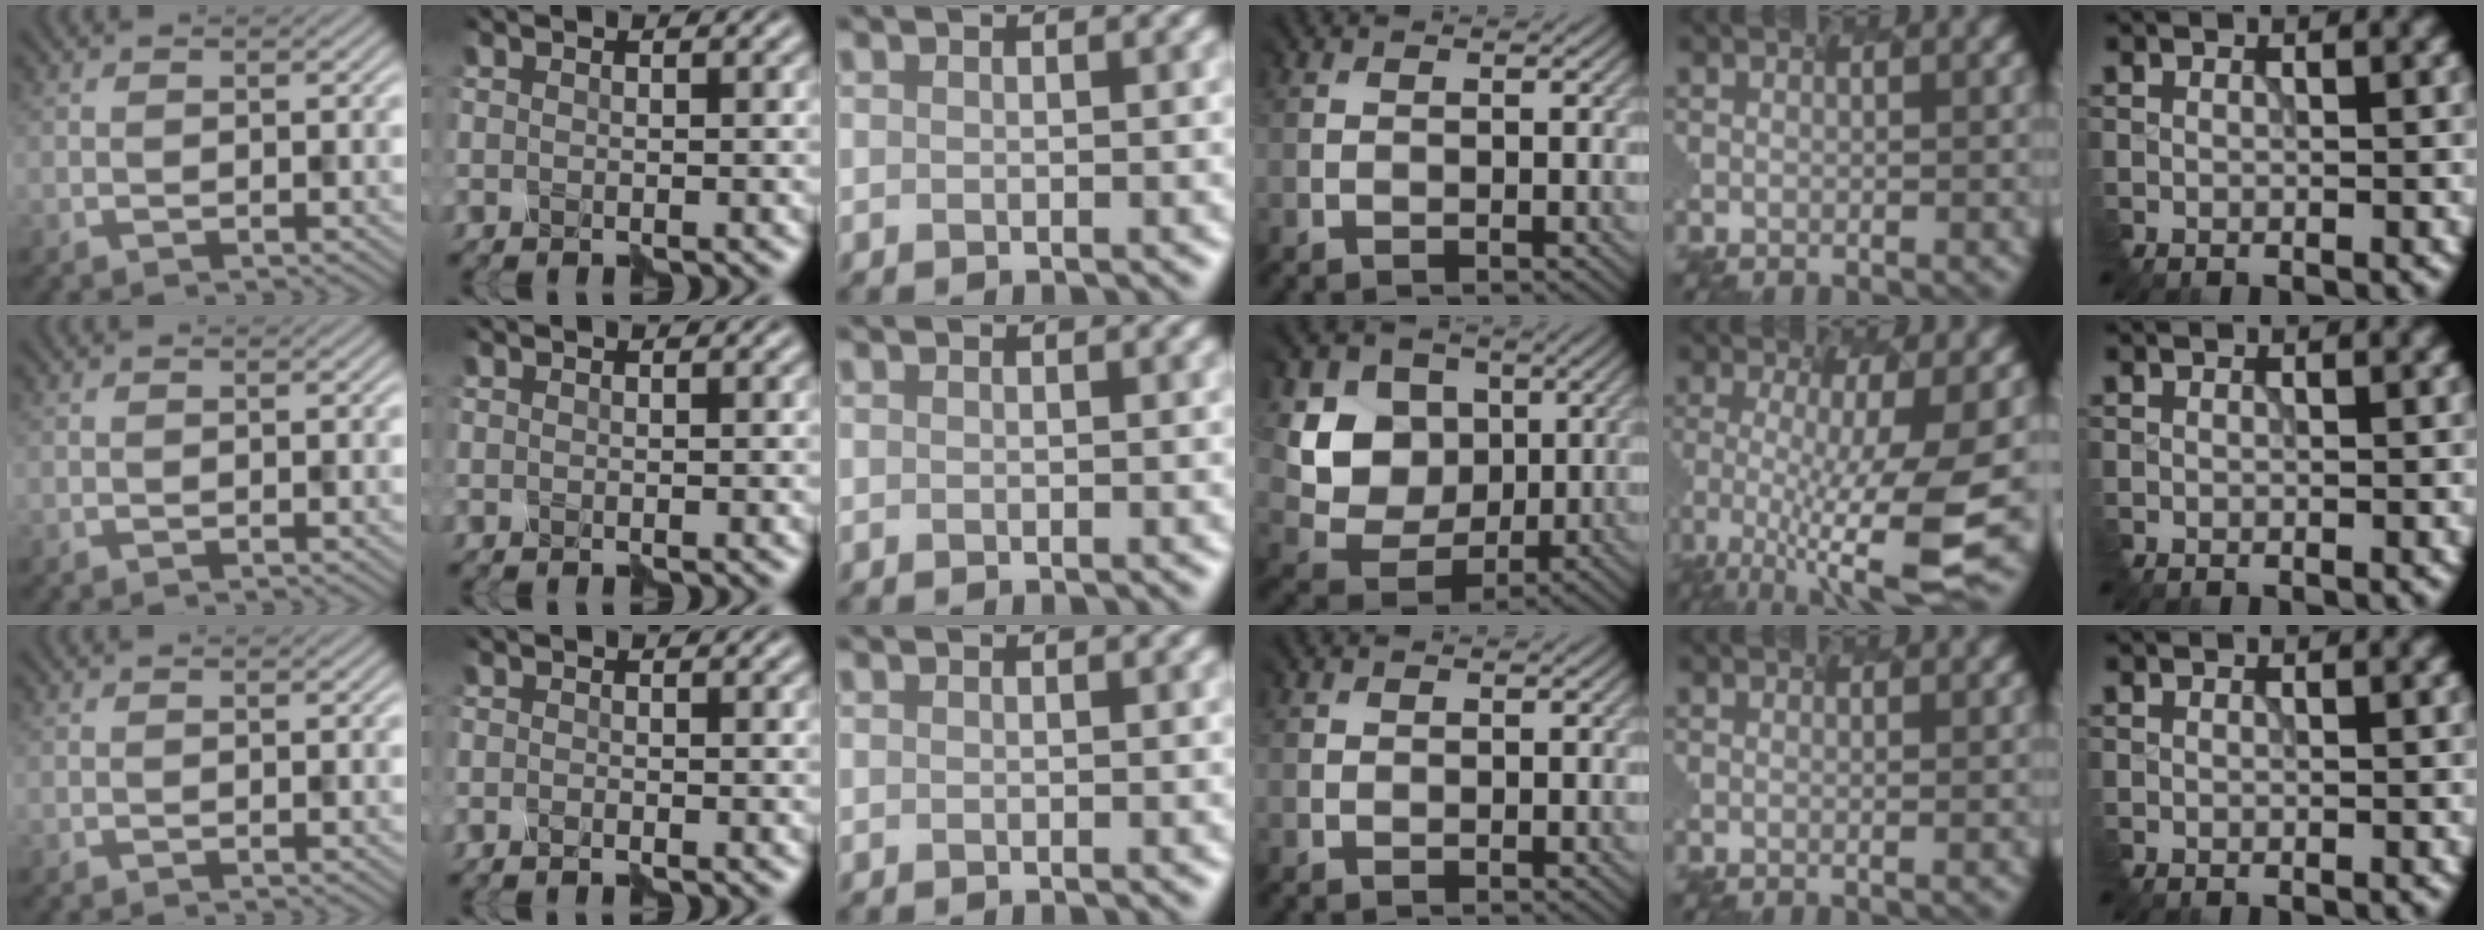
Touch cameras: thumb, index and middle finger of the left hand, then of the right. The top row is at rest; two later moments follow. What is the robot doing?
{"motion": "disassemble", "object": "puzzle pieces"}